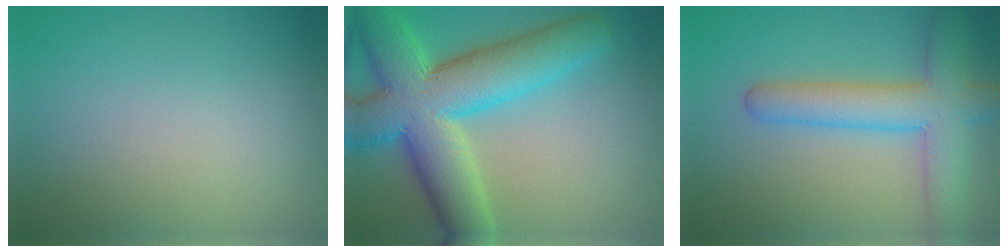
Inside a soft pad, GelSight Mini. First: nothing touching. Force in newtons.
{"total": 11.7, "press": 11.7, "slide": 0.7}
{"total": 6.3, "press": 6.3, "slide": 0.4}